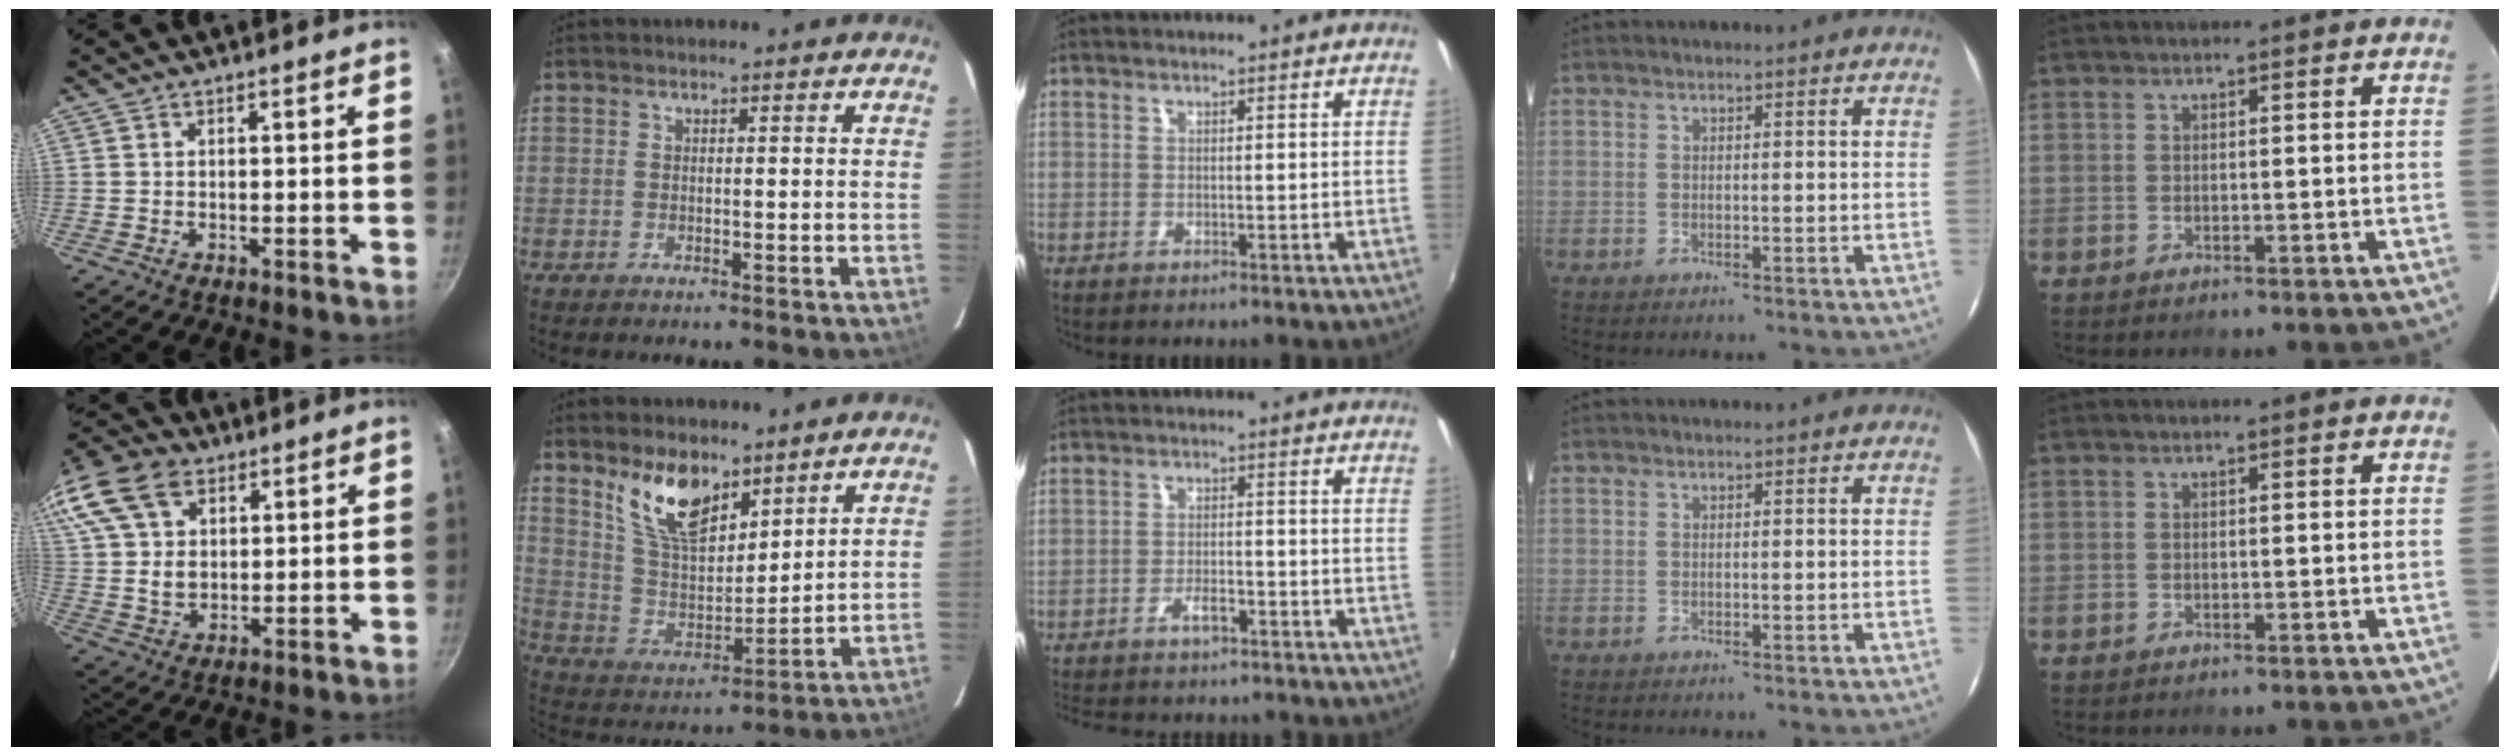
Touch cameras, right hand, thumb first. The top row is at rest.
{"thumb": {"total": 24.0, "force": [11.1, 16.2, 13.8], "torque": [-0.318, 0.031, 0.204]}, "index": {"total": 12.9, "force": [8.8, 5.7, 7.6], "torque": [-0.147, 0.000, 0.176]}, "middle": {"total": 8.1, "force": [-6.8, 2.5, 3.5], "torque": [-0.087, 0.000, -0.105]}}